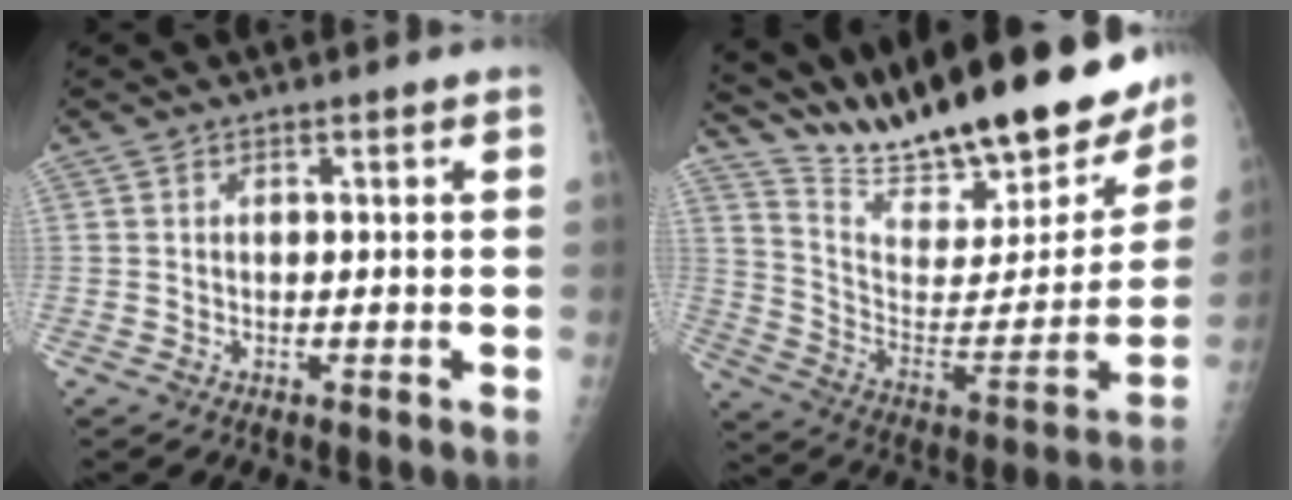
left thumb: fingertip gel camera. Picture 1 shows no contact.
{"total": 28.5, "force": [23.7, 7.4, 13.9], "torque": [-0.194, -0.114, 0.357]}